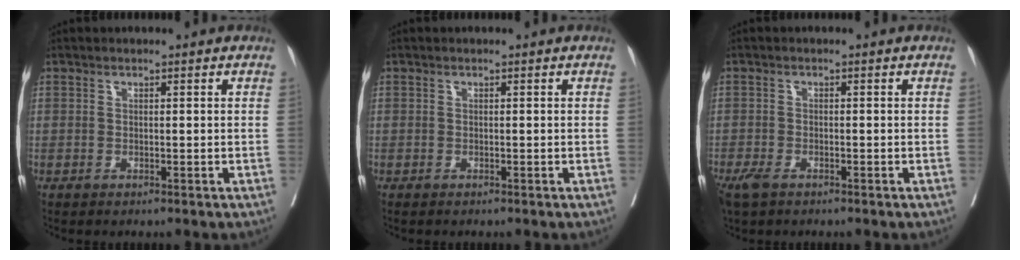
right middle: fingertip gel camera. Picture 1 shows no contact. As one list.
[{"total": 0.0}, {"total": 3.4, "force": [-2.4, 1.5, 2.0], "torque": [-0.042, -0.007, -0.041]}]